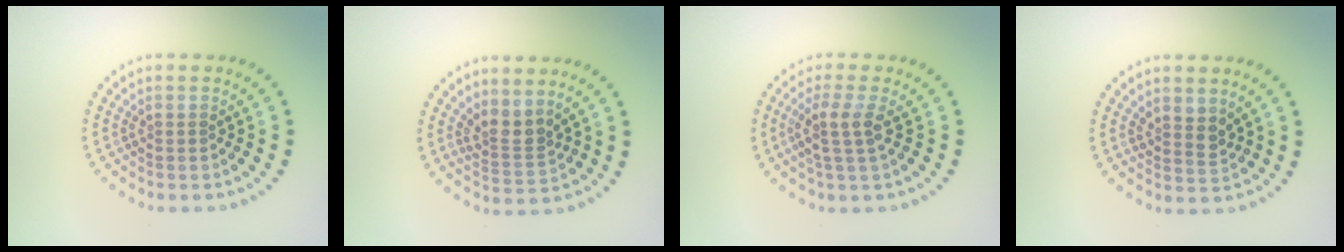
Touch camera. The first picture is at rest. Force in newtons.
{"total": 2.7, "press": 1.9, "slide": 1.9}
{"total": 2.7, "press": 2.1, "slide": 1.6}
{"total": 1.7, "press": 1.5, "slide": 0.9}